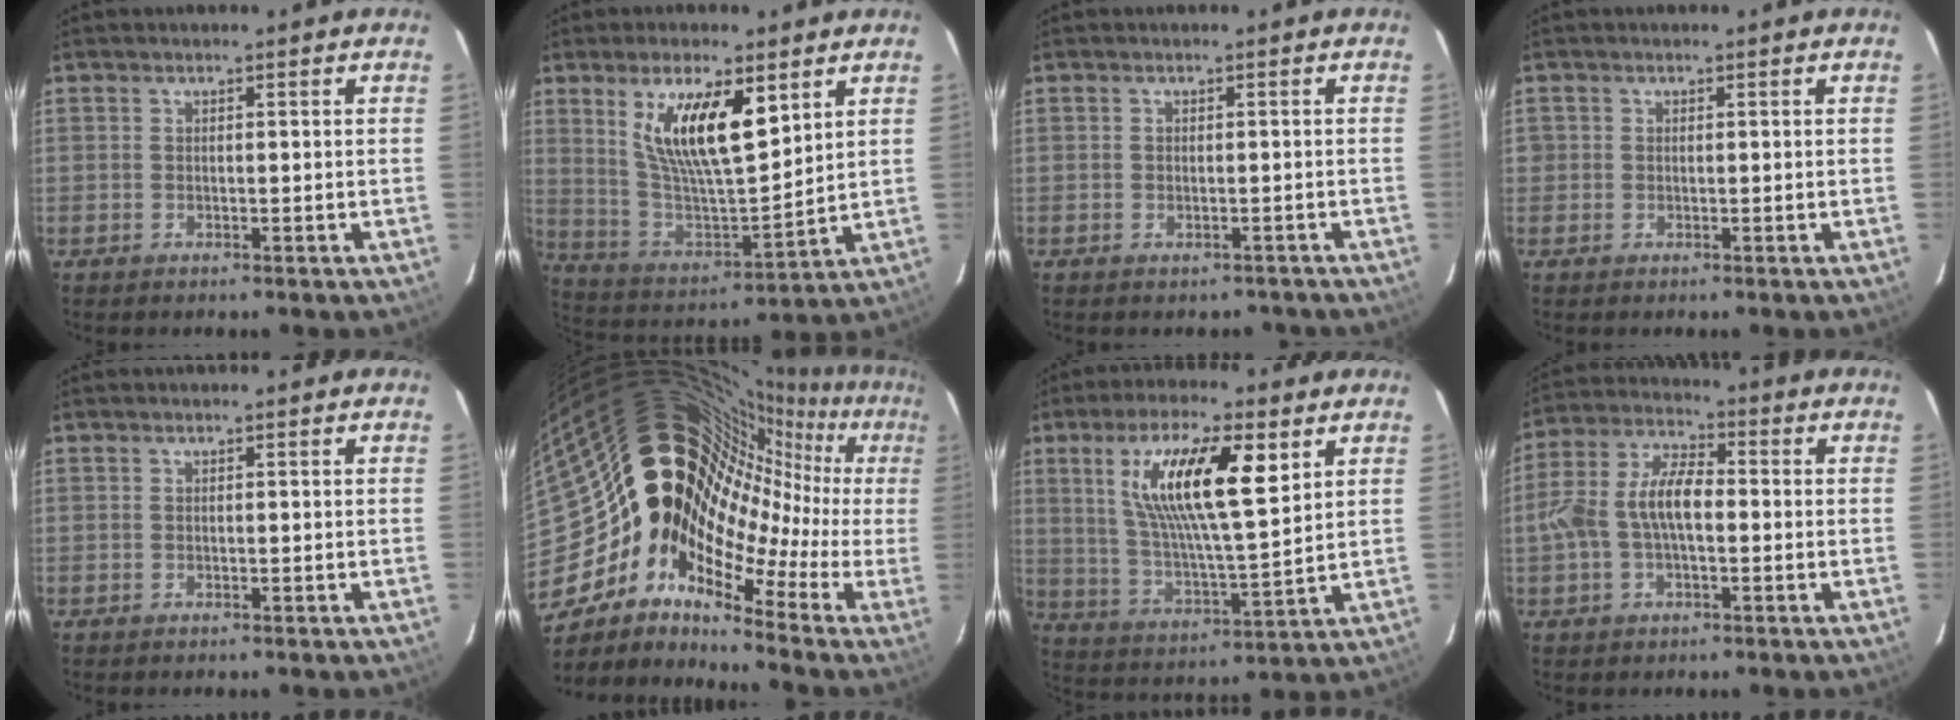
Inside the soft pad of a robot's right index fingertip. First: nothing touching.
{"total": 16.1, "force": [7.4, 5.3, 13.3], "torque": [-0.244, -0.003, 0.148]}
{"total": 3.1, "force": [-2.3, 1.8, 0.6], "torque": [-0.007, 0.004, -0.023]}
{"total": 1.0, "force": [-0.1, 1.0, 0.0], "torque": [0.000, 0.001, -0.003]}
{"total": 0.0}
{"total": 20.0, "force": [-3.0, 12.4, 15.3], "torque": [-0.235, 0.008, -0.078]}
{"total": 17.3, "force": [6.9, 4.4, 15.2], "torque": [-0.281, 0.005, 0.130]}
{"total": 10.3, "force": [-1.1, 5.2, 8.8], "torque": [-0.182, 0.020, -0.022]}